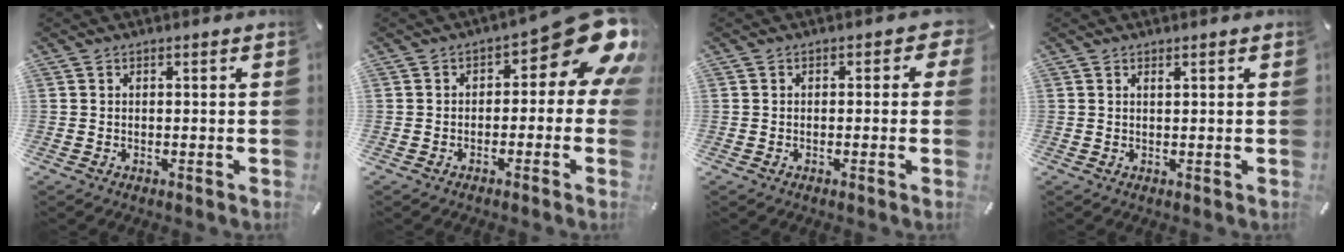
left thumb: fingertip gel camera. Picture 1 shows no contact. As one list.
[{"total": 13.0, "force": [5.0, 5.9, 10.4], "torque": [-0.127, -0.045, 0.083]}, {"total": 2.1, "force": [-0.6, 1.5, 1.3], "torque": [-0.018, 0.005, -0.015]}, {"total": 0.8, "force": [0.4, 0.1, 0.7], "torque": [-0.013, 0.000, 0.007]}]